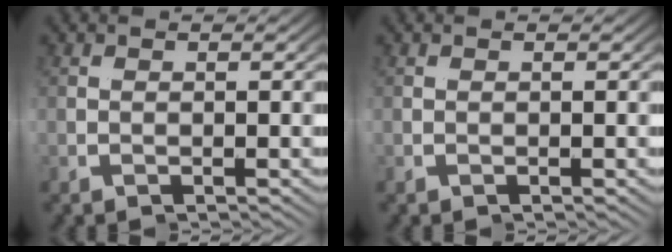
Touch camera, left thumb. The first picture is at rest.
{"total": 0.0}